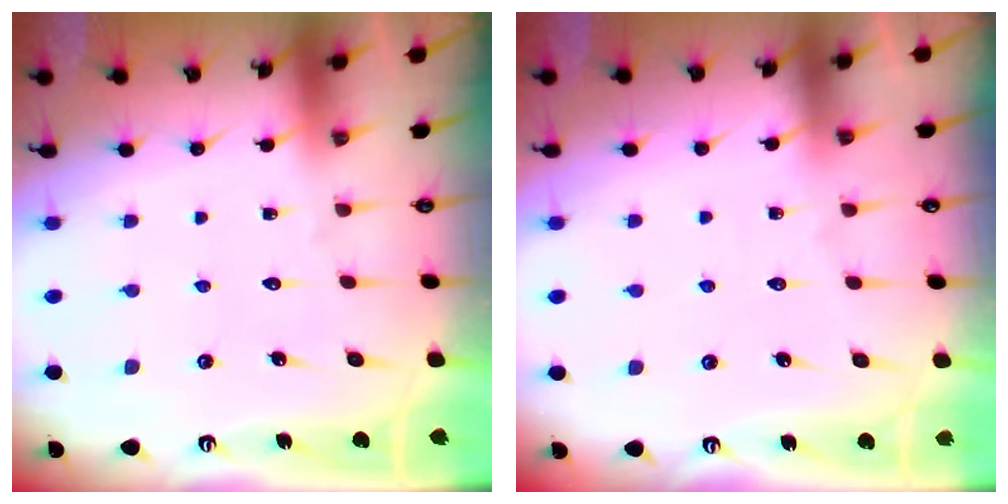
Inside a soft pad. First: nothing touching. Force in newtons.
{"total": 5.1, "press": 5.1, "slide": 0.4}